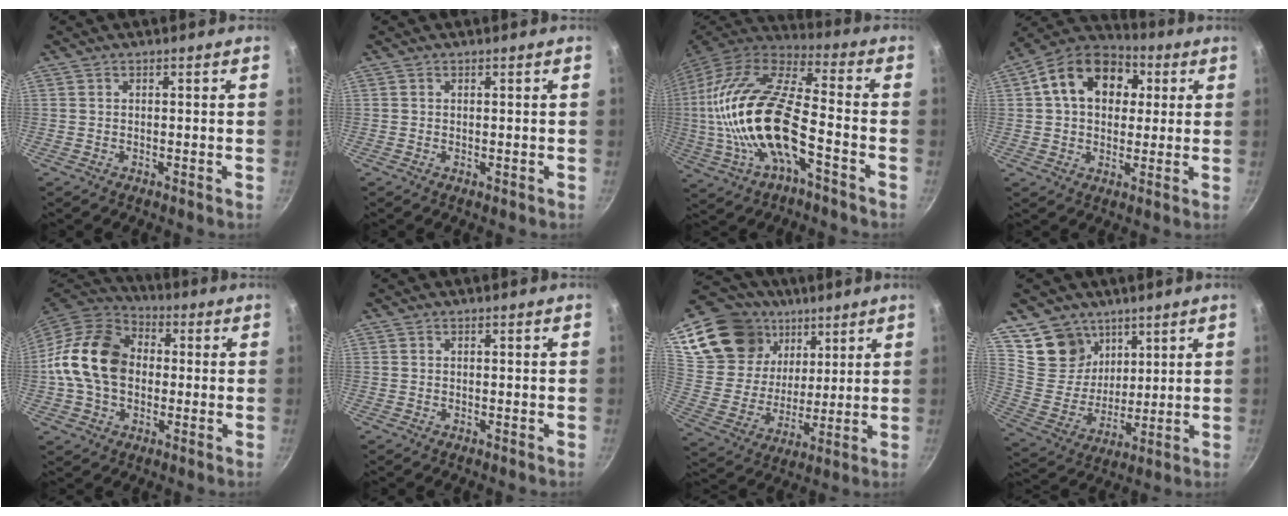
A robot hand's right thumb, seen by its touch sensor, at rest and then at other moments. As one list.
[{"total": 0.0}, {"total": 23.3, "force": [-4.7, 9.2, 20.8], "torque": [-0.407, 0.031, -0.099]}, {"total": 16.3, "force": [4.1, 11.9, 10.4], "torque": [-0.150, 0.021, 0.049]}, {"total": 17.1, "force": [0.2, 12.7, 11.5], "torque": [-0.187, 0.030, -0.011]}, {"total": 0.0}, {"total": 22.1, "force": [11.2, 16.4, 9.7], "torque": [-0.156, -0.030, 0.215]}, {"total": 12.1, "force": [7.8, 8.8, 2.8], "torque": [-0.012, -0.057, 0.154]}]